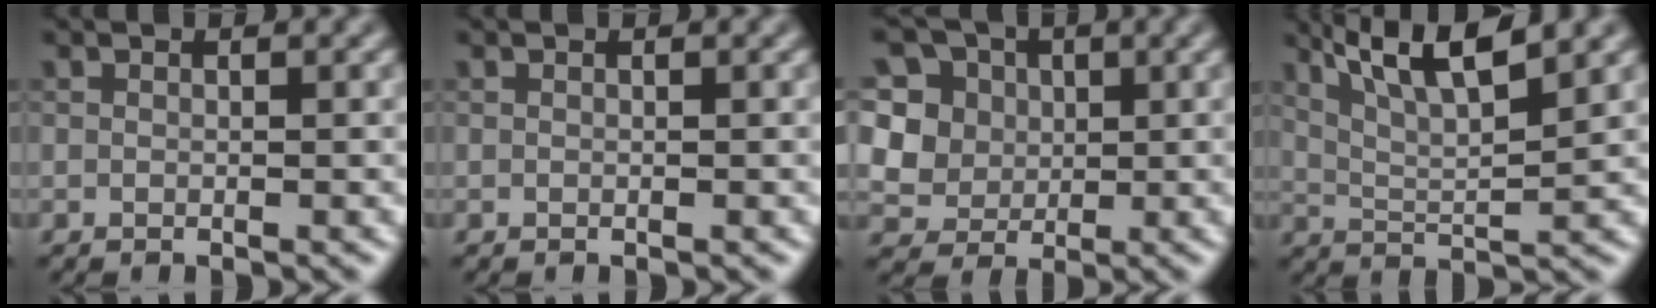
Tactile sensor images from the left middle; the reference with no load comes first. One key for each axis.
{"total": 0.0}
{"total": 8.8, "fx": 3.5, "fy": 7.1, "fz": 3.7, "tx": -0.081, "ty": 0.022, "tz": 0.042}
{"total": 6.7, "fx": 4.6, "fy": 1.4, "fz": 4.7, "tx": -0.080, "ty": 0.020, "tz": 0.071}